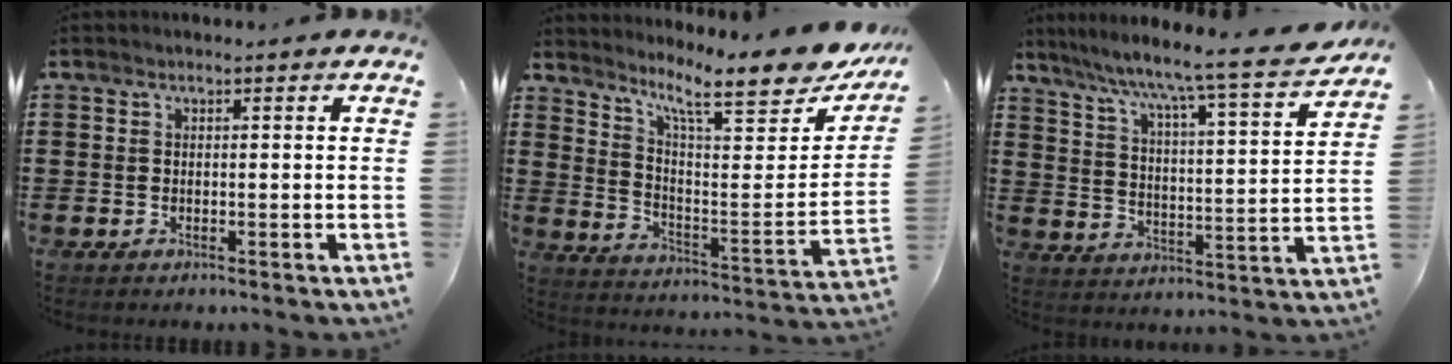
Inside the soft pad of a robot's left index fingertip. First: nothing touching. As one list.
[{"total": 11.3, "force": [8.9, 1.7, 6.7], "torque": [-0.132, -0.063, 0.142]}, {"total": 6.9, "force": [5.9, -0.8, 3.3], "torque": [-0.083, -0.057, 0.087]}]